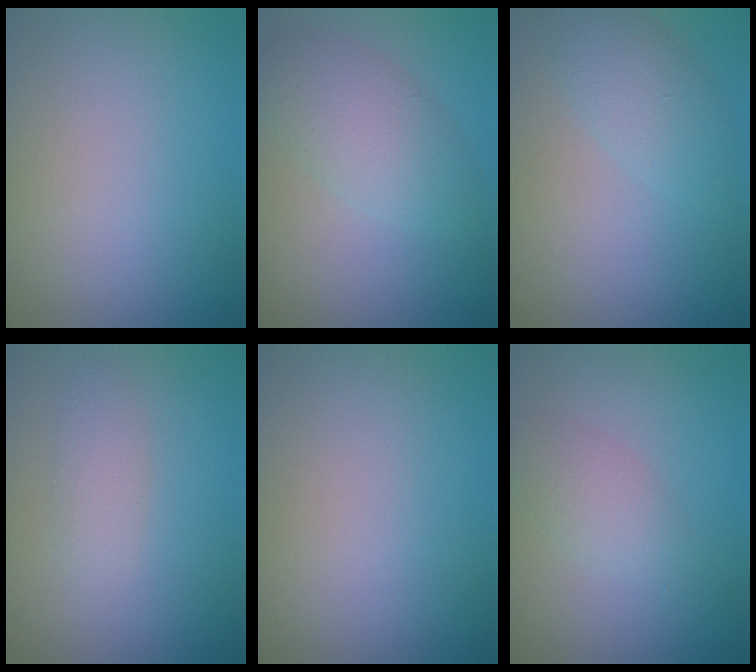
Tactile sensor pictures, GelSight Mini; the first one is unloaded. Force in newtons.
{"total": 3.9, "press": 3.9, "slide": 0.1}
{"total": 2.8, "press": 2.8, "slide": 0.1}
{"total": 1.6, "press": 1.6, "slide": 0.0}
{"total": 0.0}
{"total": 2.2, "press": 2.2, "slide": 0.0}